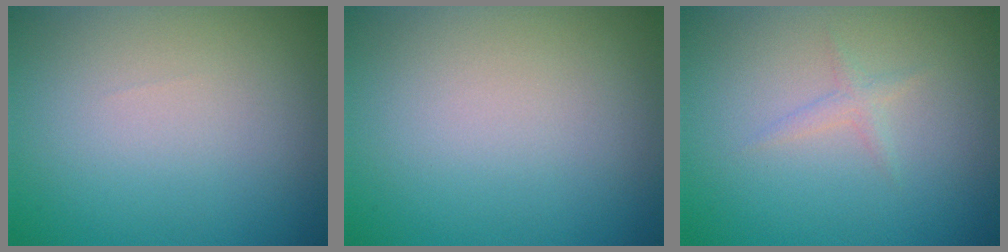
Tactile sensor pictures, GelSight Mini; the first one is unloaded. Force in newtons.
{"total": 0.0}
{"total": 0.5, "press": 0.5, "slide": 0.0}